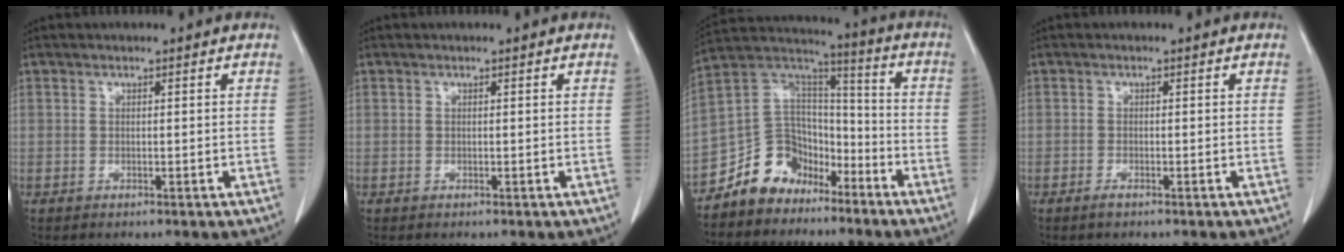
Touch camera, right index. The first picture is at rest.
{"total": 0.0}
{"total": 11.0, "force": [-7.7, 7.6, 2.2], "torque": [-0.041, 0.069, -0.142]}
{"total": 1.0, "force": [-0.8, 0.1, 0.6], "torque": [-0.014, -0.002, -0.014]}